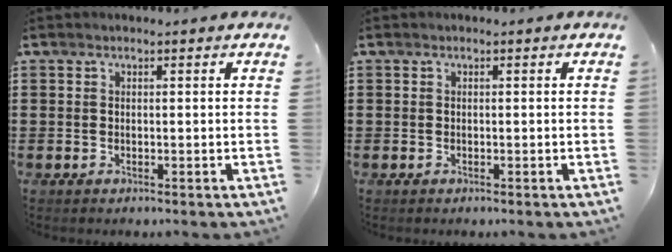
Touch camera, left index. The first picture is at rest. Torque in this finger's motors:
{"motor_torque": [0.00, 0.00, 0.00, 0.00]}